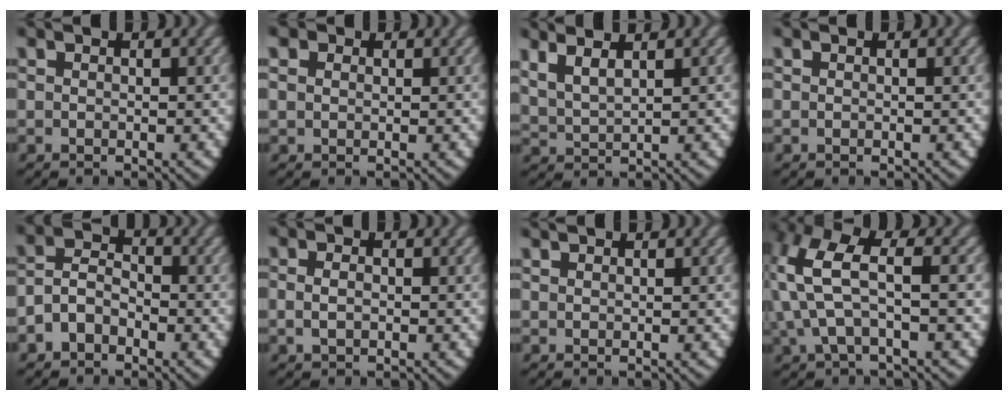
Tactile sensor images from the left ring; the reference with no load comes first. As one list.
[{"total": 1.9, "force": [0.7, 1.5, 0.9], "torque": [-0.030, -0.005, 0.018]}, {"total": 4.8, "force": [2.6, 3.1, 2.6], "torque": [-0.067, 0.005, 0.046]}, {"total": 0.0}, {"total": 5.2, "force": [-1.5, 4.5, 2.2], "torque": [-0.048, -0.014, -0.028]}, {"total": 1.0, "force": [-0.3, 0.6, 0.8], "torque": [-0.029, -0.012, 0.005]}, {"total": 1.0, "force": [0.8, -0.6, -0.1], "torque": [0.004, -0.001, 0.020]}, {"total": 7.5, "force": [1.6, 4.9, 5.5], "torque": [-0.142, -0.003, 0.024]}]